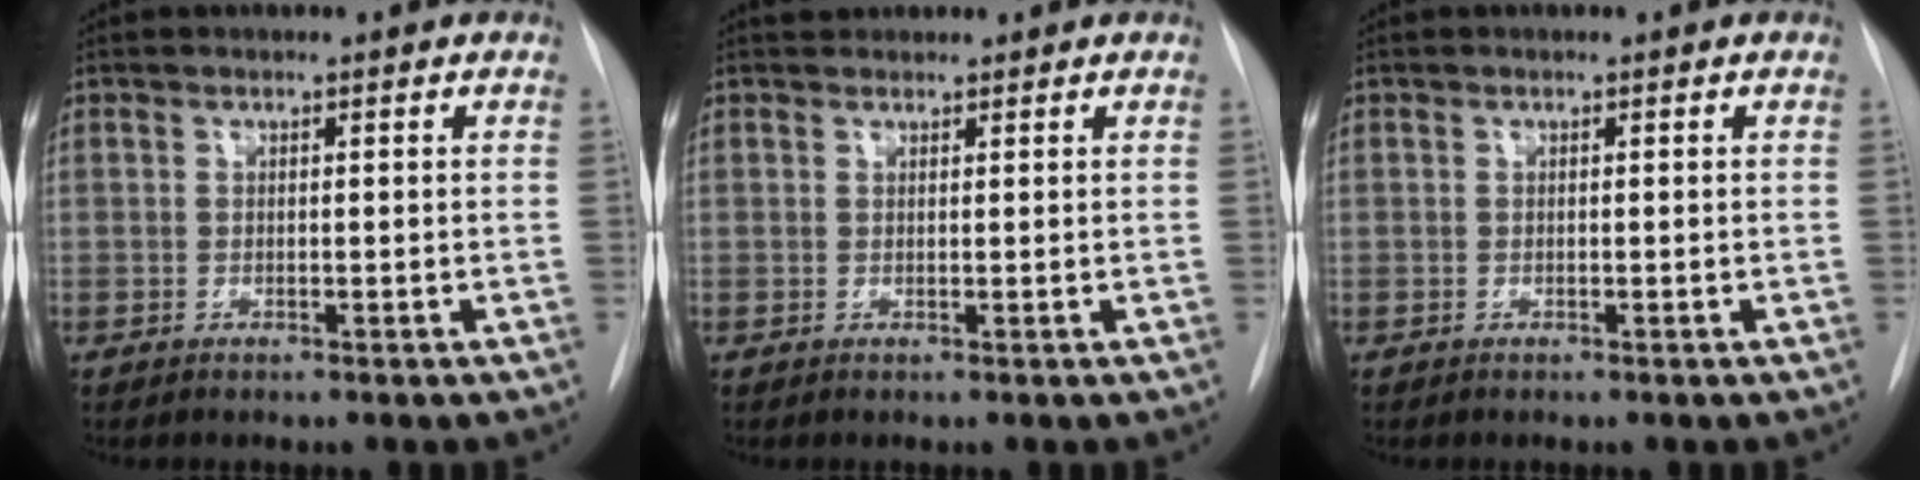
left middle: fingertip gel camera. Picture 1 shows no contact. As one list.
[{"total": 1.7, "force": [1.6, 0.7, 0.1], "torque": [-0.004, 0.018, 0.025]}, {"total": 0.0}]